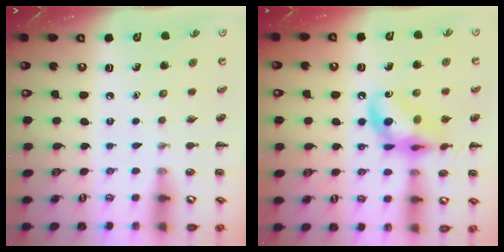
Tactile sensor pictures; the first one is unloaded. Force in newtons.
{"total": 14.3, "press": 14.0, "slide": 3.1}